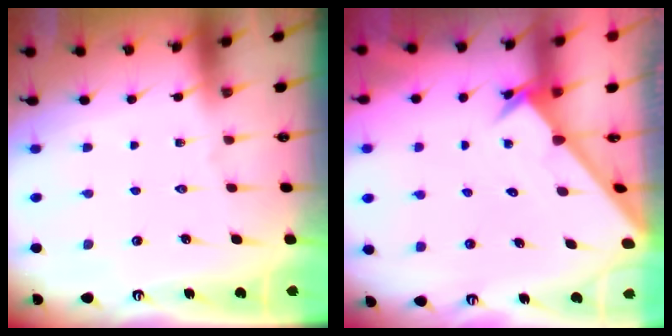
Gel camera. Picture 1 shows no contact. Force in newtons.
{"total": 2.6, "press": 2.6, "slide": 0.2}